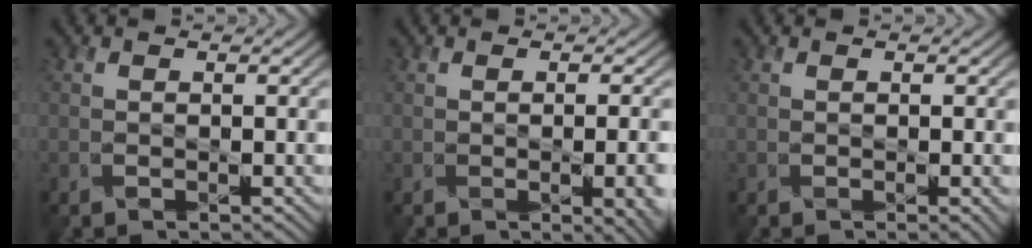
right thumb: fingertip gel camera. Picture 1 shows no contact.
{"total": 6.1, "force": [-1.5, 2.5, 5.4], "torque": [-0.050, -0.010, -0.002]}
{"total": 1.7, "force": [-0.2, 0.4, 1.7], "torque": [-0.022, 0.000, -0.002]}